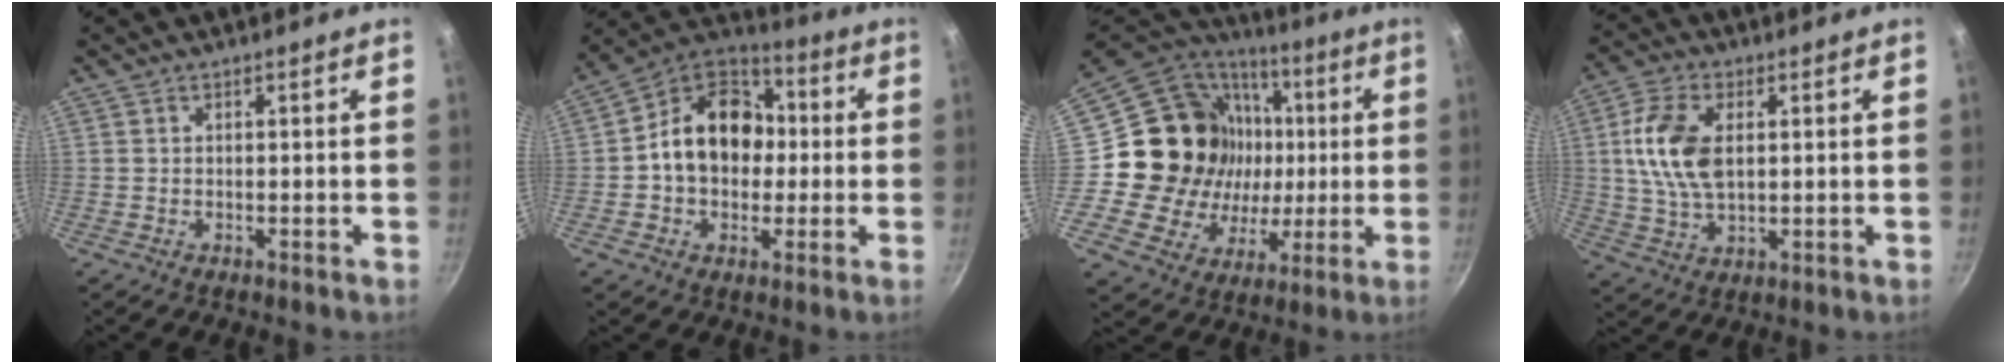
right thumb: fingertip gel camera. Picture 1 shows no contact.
{"total": 16.8, "force": [0.3, 13.0, 10.7], "torque": [-0.137, 0.038, -0.013]}
{"total": 24.8, "force": [1.5, 21.4, 12.5], "torque": [-0.200, 0.012, 0.034]}
{"total": 11.6, "force": [2.0, 6.7, 9.3], "torque": [-0.173, 0.004, 0.035]}